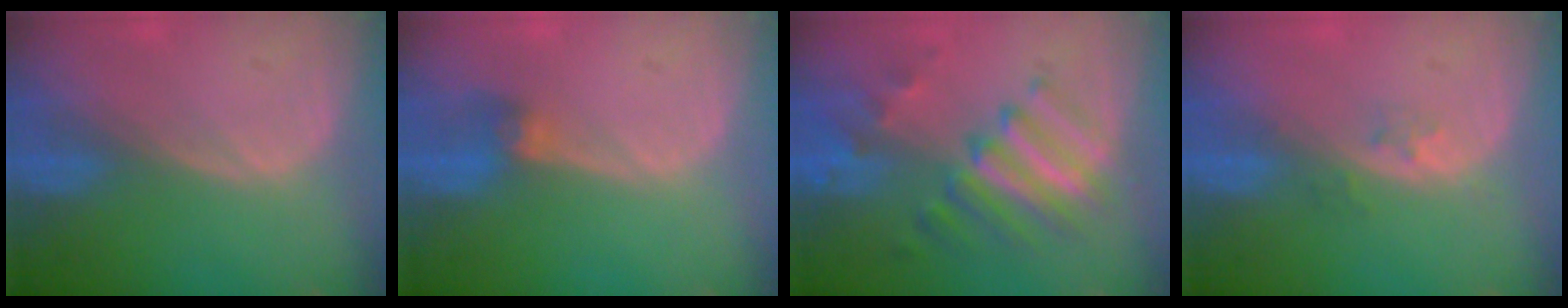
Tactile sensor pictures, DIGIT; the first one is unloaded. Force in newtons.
{"total": 2.8, "press": 2.6, "slide": 1.0}
{"total": 9.5, "press": 8.2, "slide": 4.9}
{"total": 1.9, "press": 1.4, "slide": 1.2}